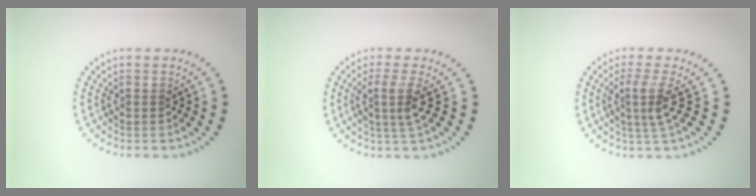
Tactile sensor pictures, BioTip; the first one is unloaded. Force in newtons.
{"total": 2.7, "press": 2.1, "slide": 1.7}
{"total": 2.7, "press": 1.9, "slide": 1.8}